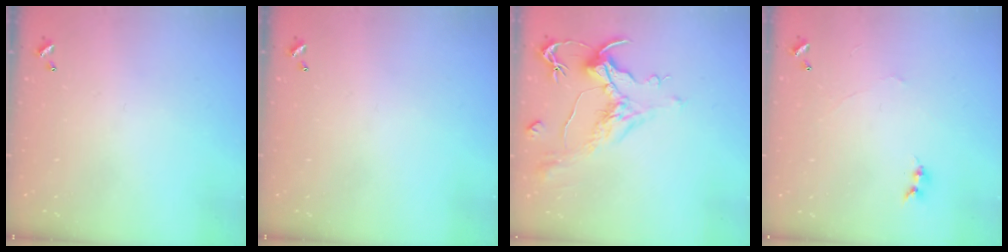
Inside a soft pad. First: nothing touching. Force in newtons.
{"total": 0.0}
{"total": 1.7, "press": 0.9, "slide": 1.4}
{"total": 0.0}